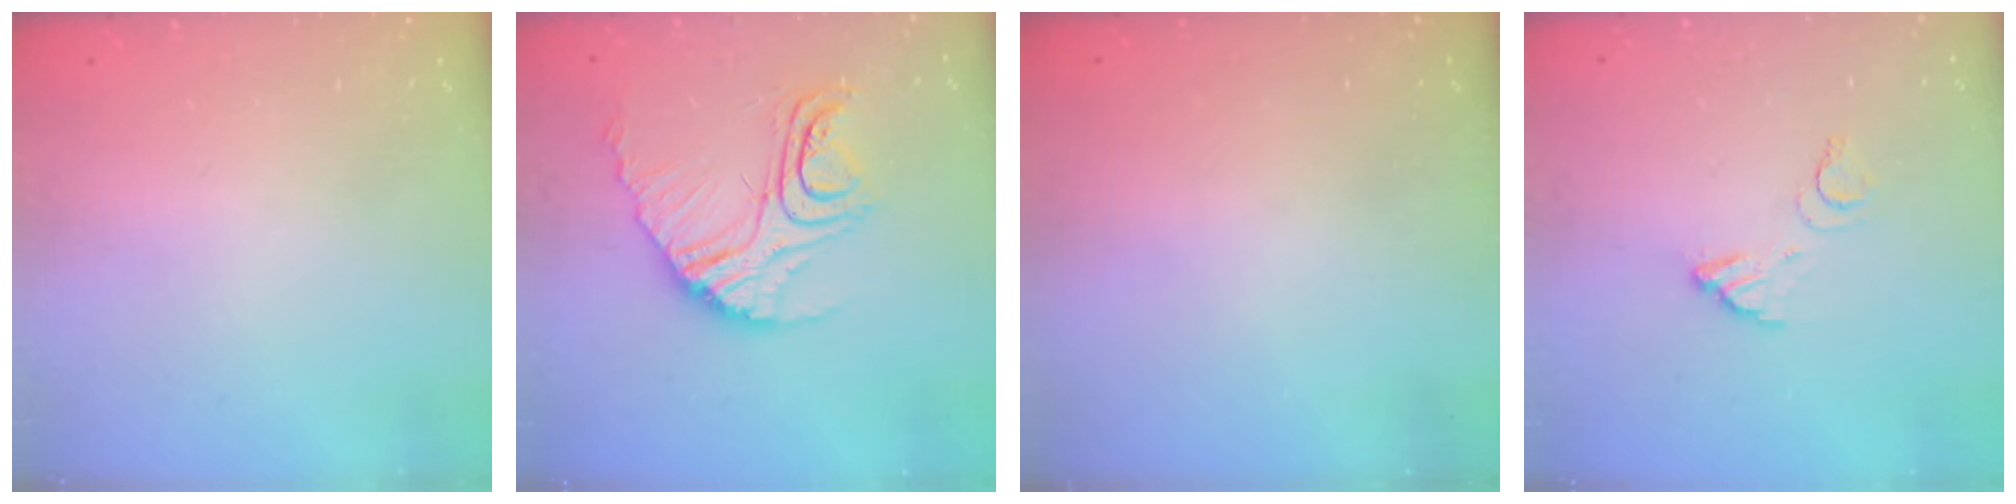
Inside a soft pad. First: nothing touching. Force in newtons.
{"total": 16.4, "press": 16.4, "slide": 1.5}
{"total": 3.0, "press": 3.0, "slide": 0.1}
{"total": 4.0, "press": 3.9, "slide": 0.3}